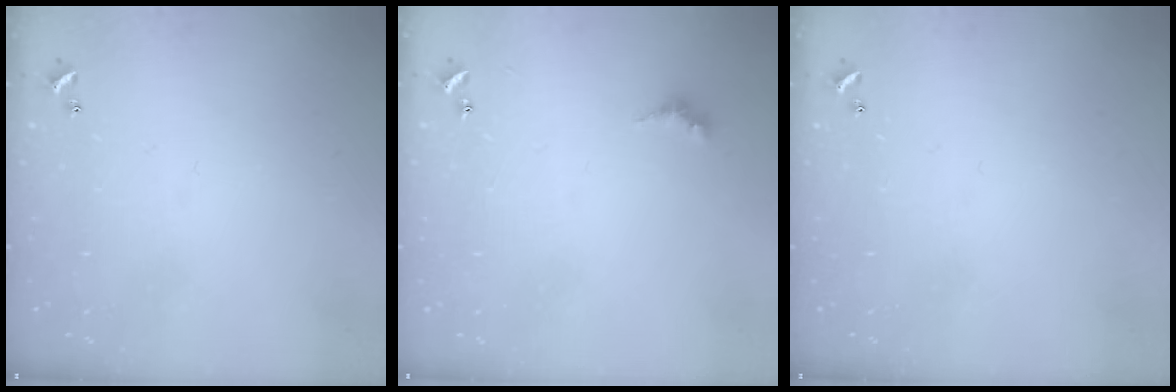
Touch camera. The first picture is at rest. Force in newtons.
{"total": 4.6, "press": 4.5, "slide": 0.7}
{"total": 0.0}